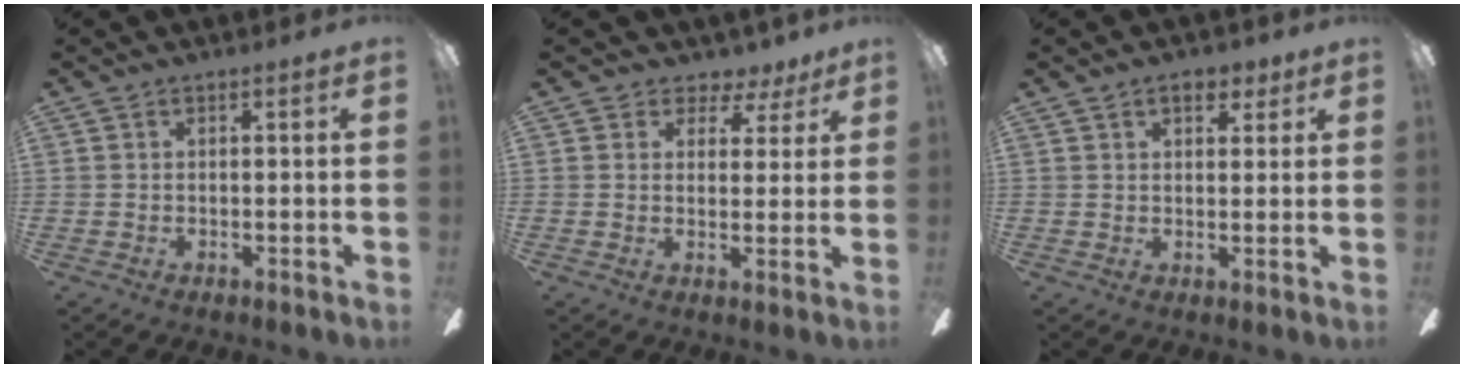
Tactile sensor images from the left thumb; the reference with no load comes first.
{"total": 4.5, "force": [3.2, 3.0, 0.8], "torque": [-0.001, -0.022, 0.053]}
{"total": 4.5, "force": [2.9, 2.2, 2.6], "torque": [-0.022, -0.009, 0.046]}